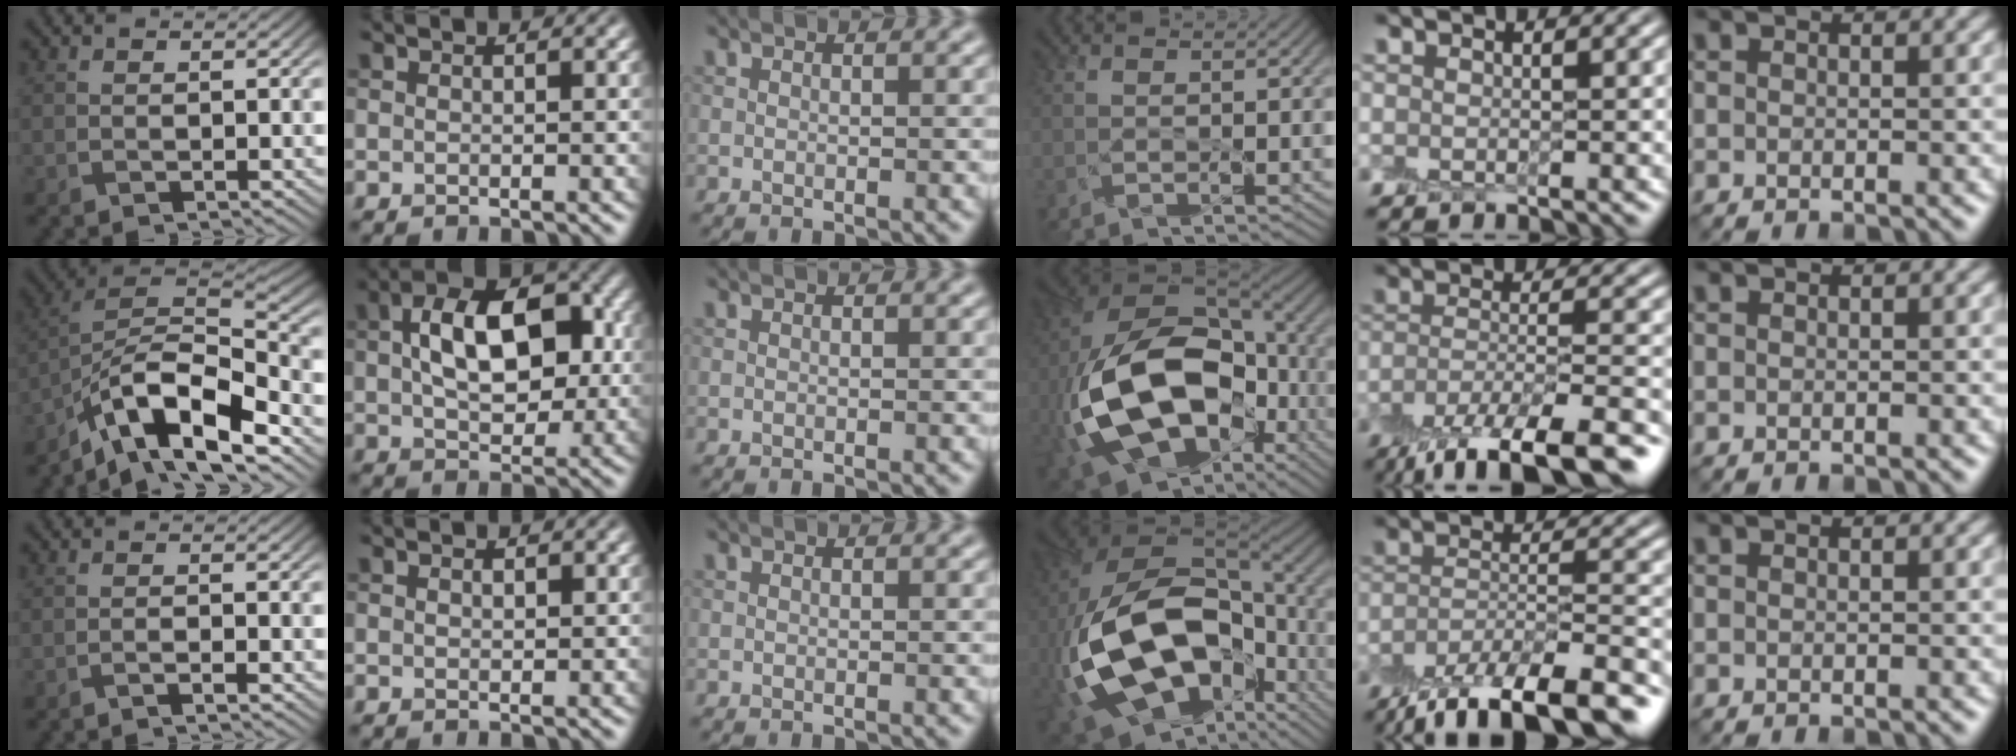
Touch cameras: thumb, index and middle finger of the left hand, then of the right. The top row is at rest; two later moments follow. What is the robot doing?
{"motion": "peel", "object": "plastic screen protector"}